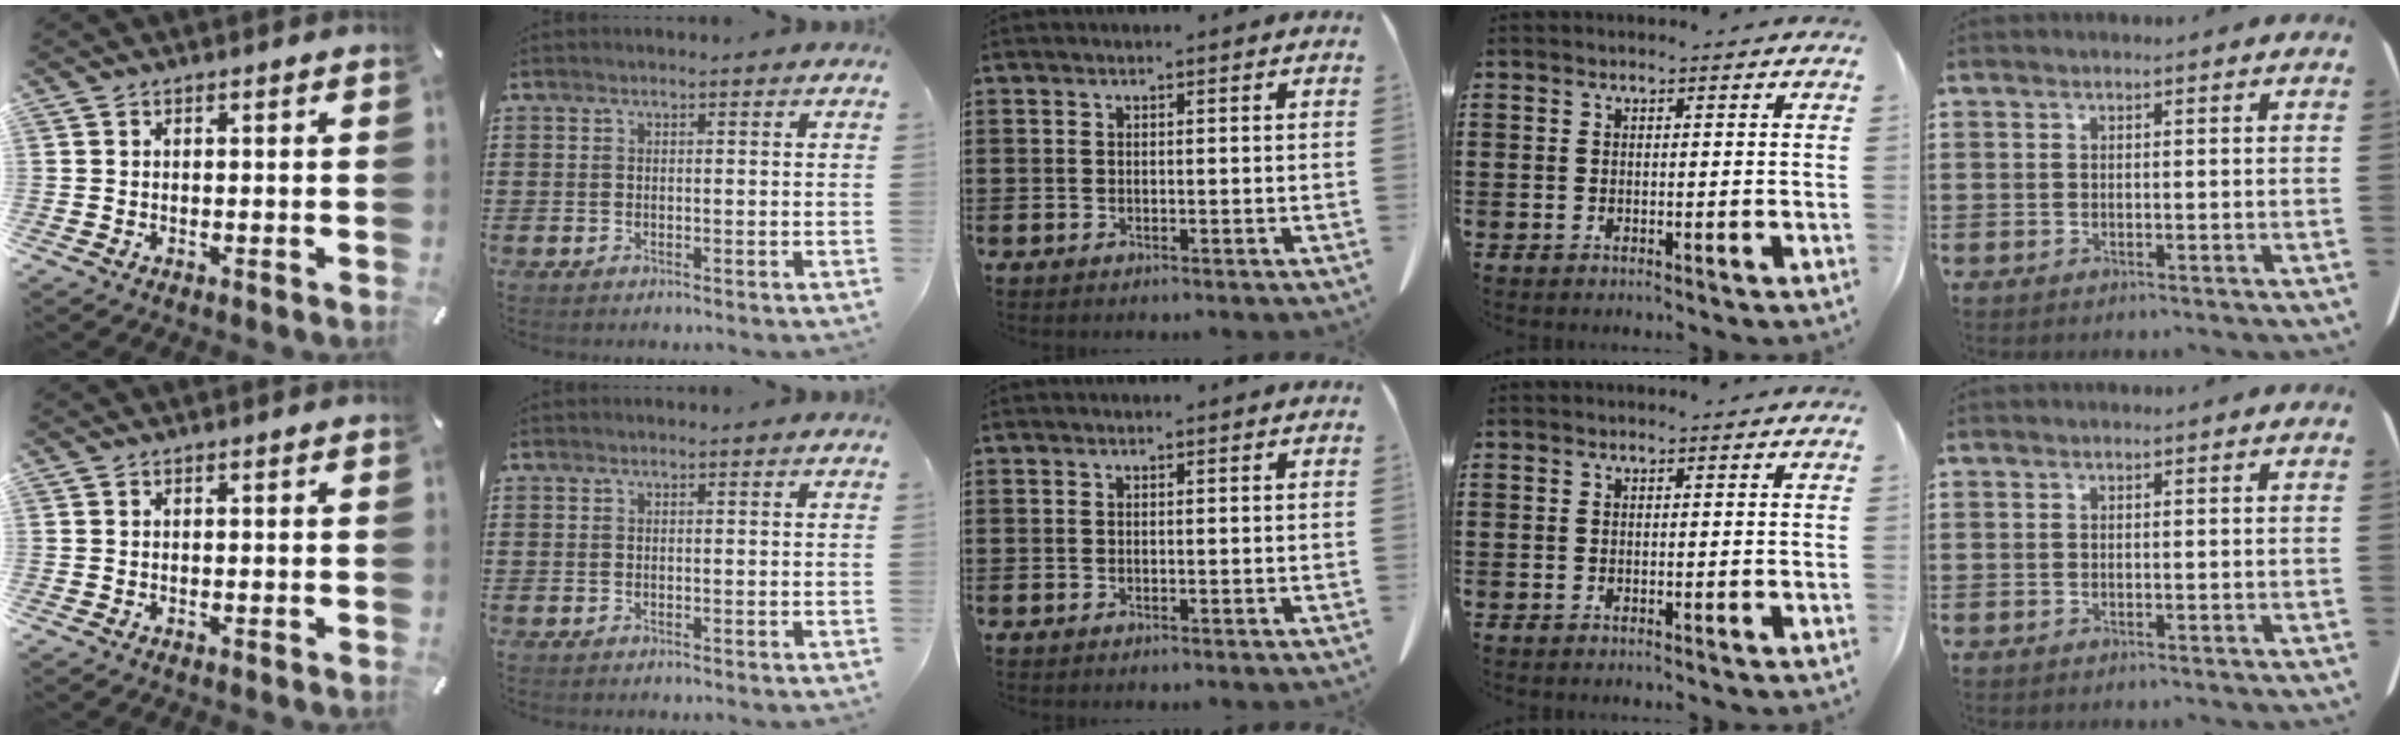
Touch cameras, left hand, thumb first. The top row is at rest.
{}